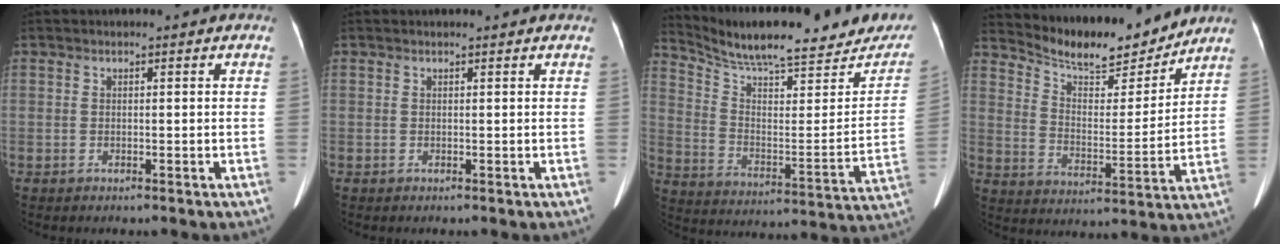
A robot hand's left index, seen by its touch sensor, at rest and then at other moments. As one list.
[{"total": 1.4, "force": [1.3, 0.3, 0.1], "torque": [-0.011, 0.019, 0.016]}, {"total": 24.5, "force": [21.6, 5.2, 10.3], "torque": [-0.161, -0.039, 0.298]}, {"total": 13.5, "force": [12.8, 2.2, 3.5], "torque": [-0.064, -0.008, 0.206]}]